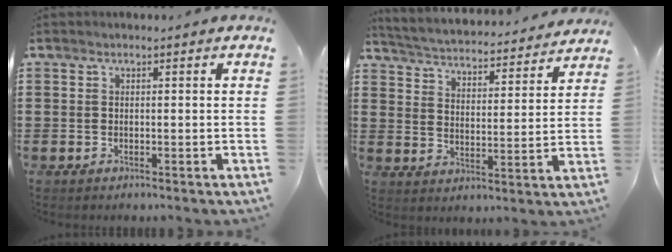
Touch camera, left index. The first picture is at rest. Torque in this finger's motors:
{"motor_torque": [1.27, -0.87, 0.62, 0.05]}